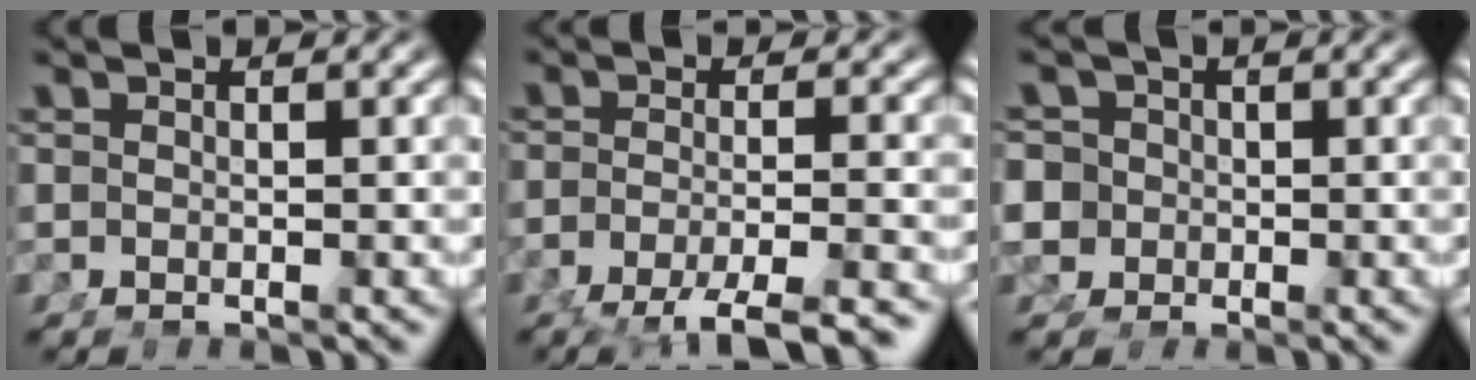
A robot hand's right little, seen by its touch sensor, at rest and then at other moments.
{"total": 5.3, "force": [-4.0, 0.7, 3.5], "torque": [-0.049, -0.020, -0.057]}
{"total": 7.0, "force": [-1.6, 6.4, 2.2], "torque": [-0.061, -0.034, -0.022]}